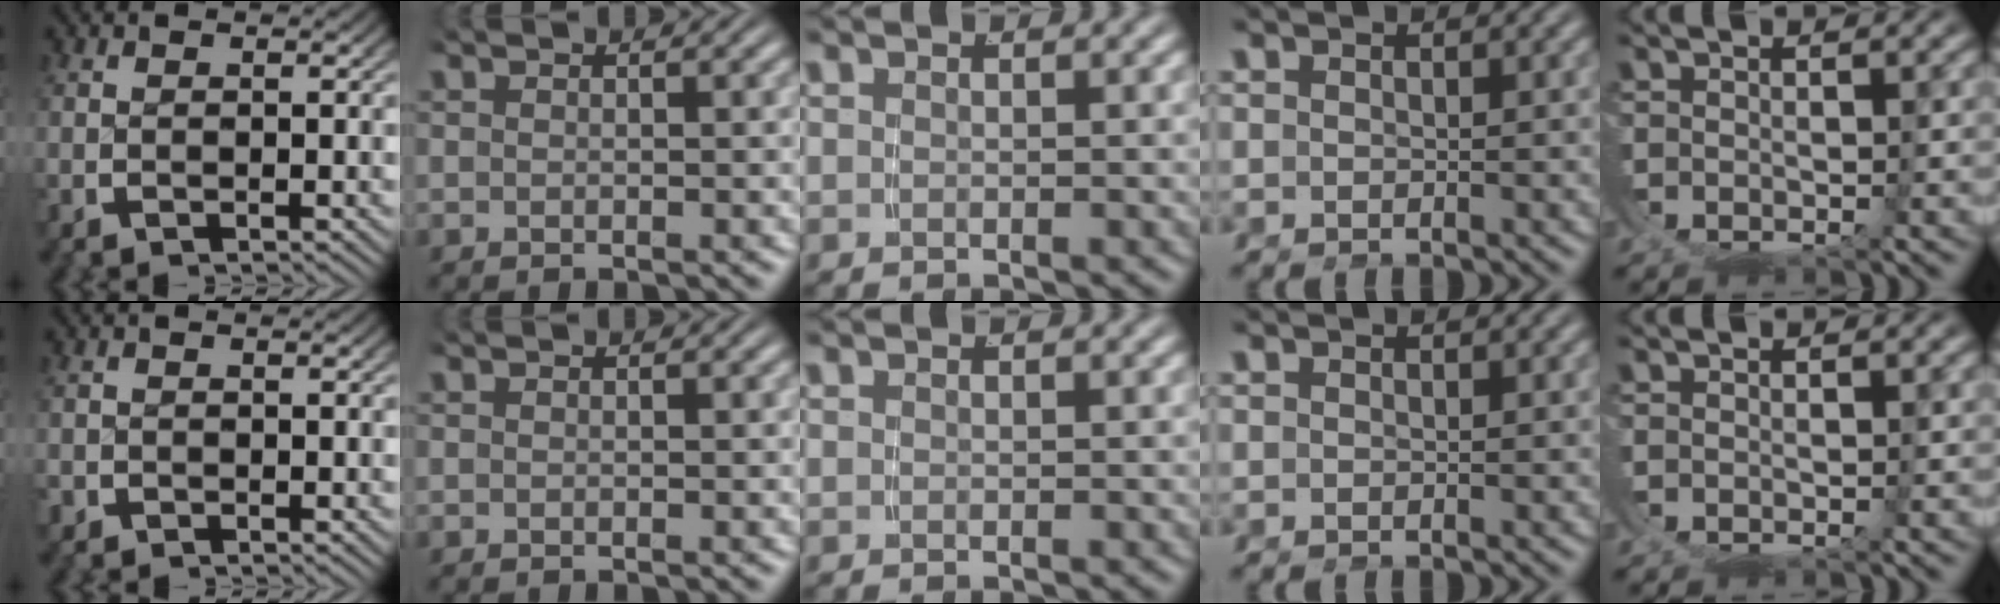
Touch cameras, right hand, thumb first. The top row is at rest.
{"thumb": {"total": 0.9, "force": [-0.5, 0.4, -0.7], "torque": [0.014, -0.005, -0.006]}}